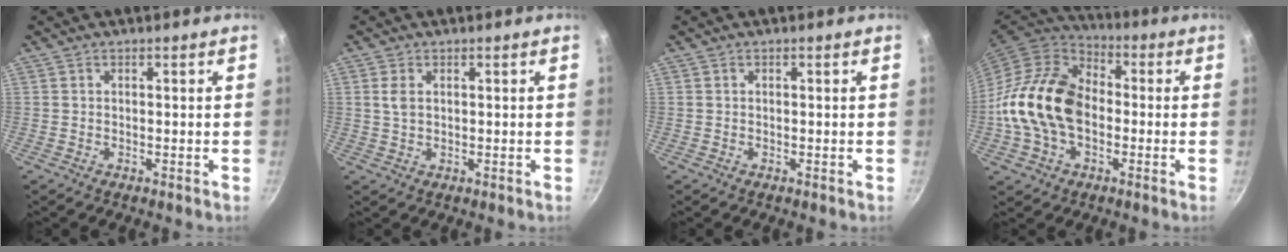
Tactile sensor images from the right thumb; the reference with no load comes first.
{"total": 3.0, "force": [0.8, 1.9, 2.1], "torque": [-0.042, -0.001, 0.016]}
{"total": 0.0}
{"total": 18.5, "force": [-2.1, 13.0, 12.9], "torque": [-0.216, 0.033, -0.051]}